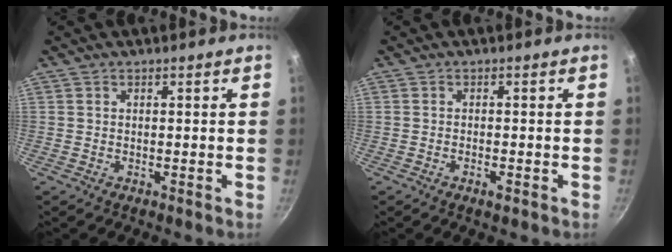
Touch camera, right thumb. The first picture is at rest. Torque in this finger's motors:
{"motor_torque": [-0.32, 0.04, -0.19, 0.03, 0.04]}